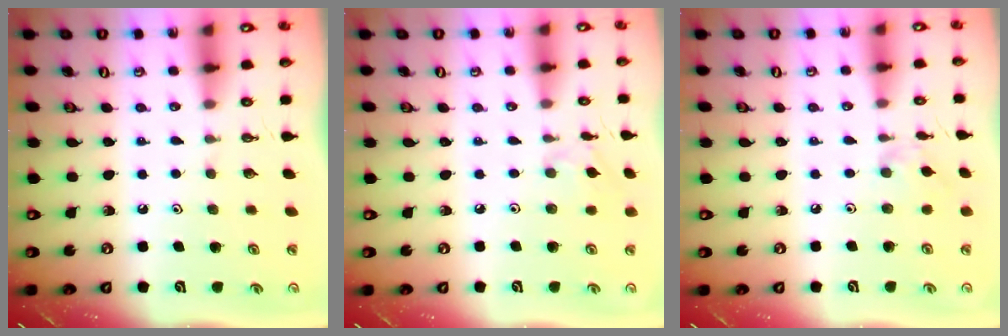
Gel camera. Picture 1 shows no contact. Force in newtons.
{"total": 3.5, "press": 3.5, "slide": 0.5}
{"total": 4.0, "press": 4.0, "slide": 0.8}